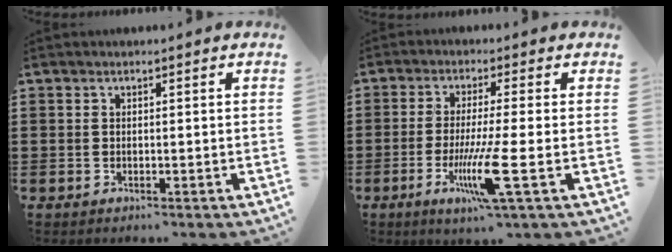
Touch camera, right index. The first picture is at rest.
{"total": 9.0, "force": [-2.8, 0.1, 8.6], "torque": [-0.168, -0.026, -0.053]}